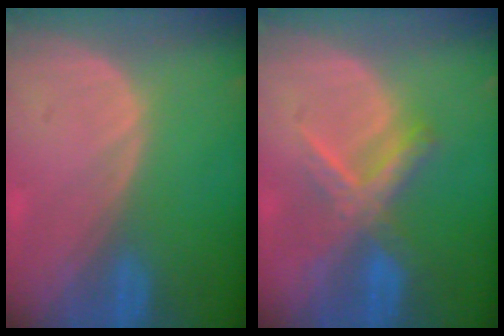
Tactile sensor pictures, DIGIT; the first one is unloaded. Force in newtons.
{"total": 6.0, "press": 5.9, "slide": 1.1}